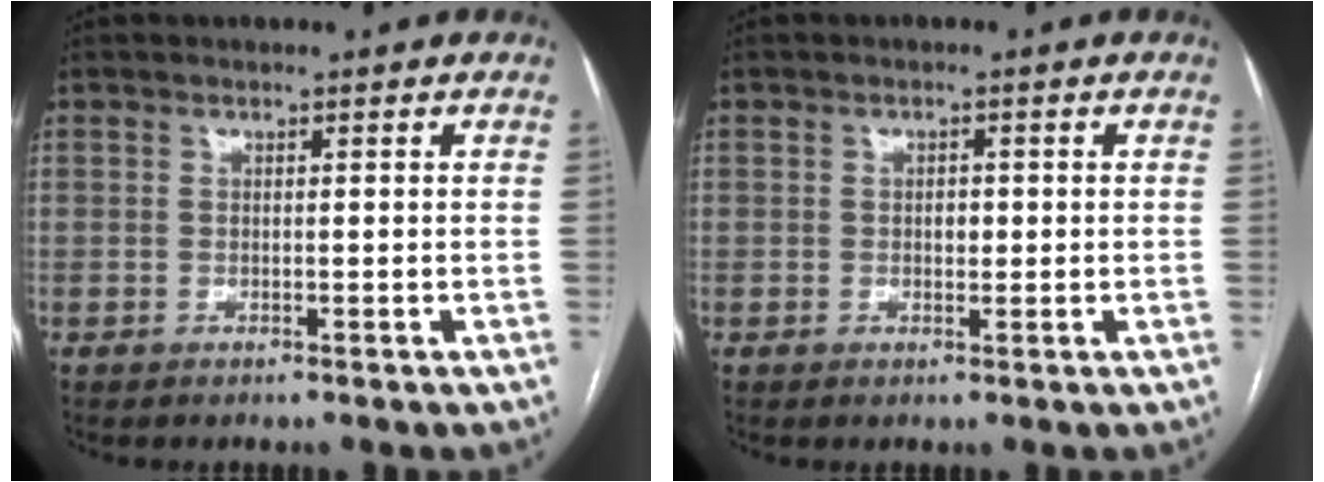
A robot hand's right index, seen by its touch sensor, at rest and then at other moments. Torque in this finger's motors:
{"motor_torque": [0.28, -0.07, 0.19, 0.03]}